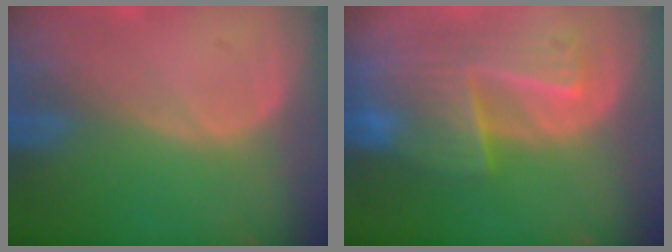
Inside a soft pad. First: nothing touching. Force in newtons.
{"total": 8.9, "press": 8.3, "slide": 3.3}